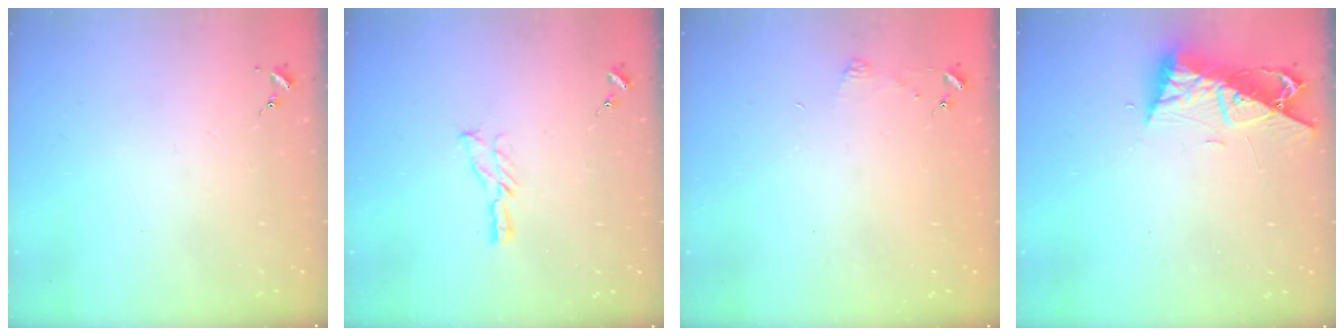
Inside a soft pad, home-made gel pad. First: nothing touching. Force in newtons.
{"total": 5.8, "press": 5.8, "slide": 0.5}
{"total": 3.9, "press": 3.9, "slide": 0.4}
{"total": 9.4, "press": 9.3, "slide": 1.3}